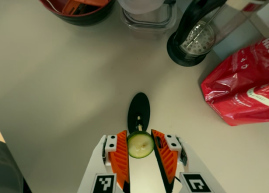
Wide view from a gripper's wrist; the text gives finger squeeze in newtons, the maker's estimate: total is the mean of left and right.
{"total": 9.0, "left": 9.0, "right": 8.9}